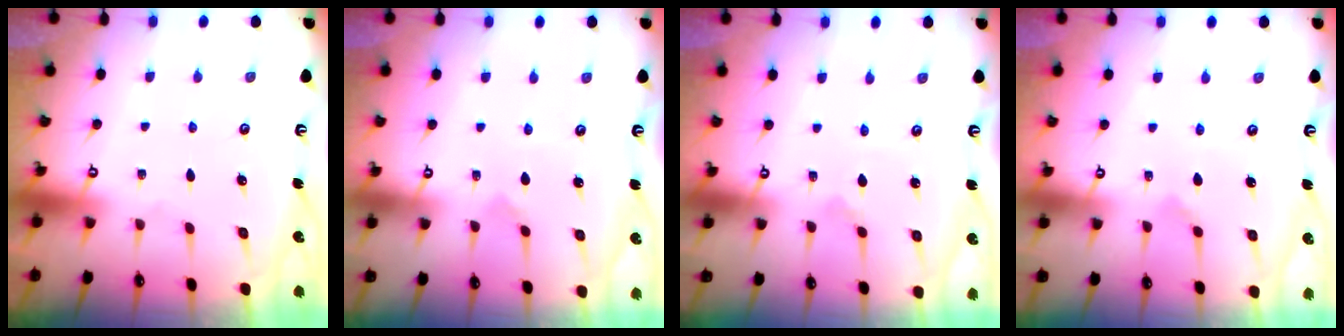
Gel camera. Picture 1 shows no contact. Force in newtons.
{"total": 2.9, "press": 2.9, "slide": 0.2}
{"total": 1.2, "press": 1.1, "slide": 0.2}
{"total": 3.8, "press": 3.8, "slide": 0.5}